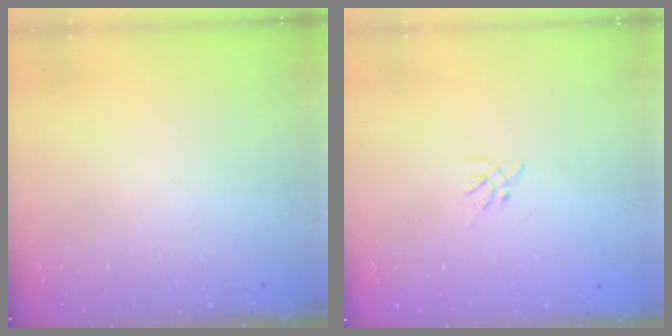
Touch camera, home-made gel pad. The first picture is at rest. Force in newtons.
{"total": 2.3, "press": 2.2, "slide": 0.6}